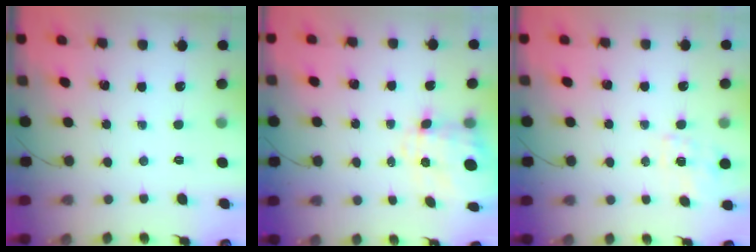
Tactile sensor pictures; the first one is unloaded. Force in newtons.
{"total": 3.2, "press": 2.9, "slide": 1.4}
{"total": 2.3, "press": 2.1, "slide": 1.0}